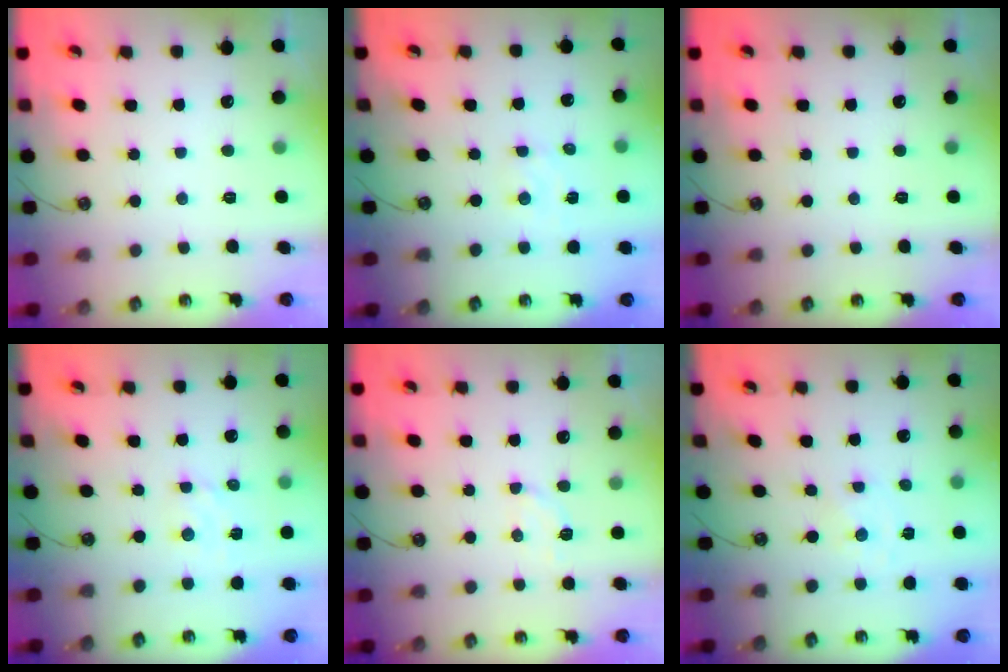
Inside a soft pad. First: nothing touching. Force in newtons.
{"total": 1.5, "press": 1.5, "slide": 0.2}
{"total": 0.0}
{"total": 2.2, "press": 2.2, "slide": 0.3}
{"total": 3.0, "press": 2.8, "slide": 1.1}
{"total": 0.0}